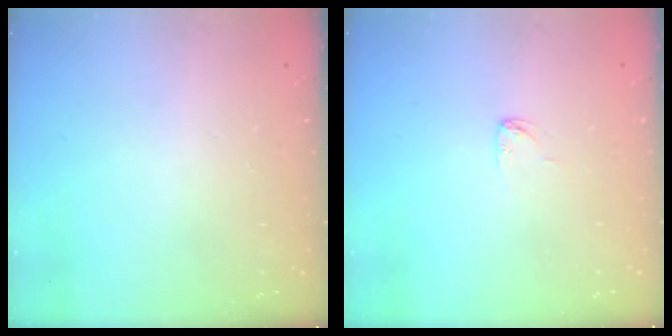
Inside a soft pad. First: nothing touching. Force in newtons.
{"total": 2.9, "press": 2.9, "slide": 0.1}